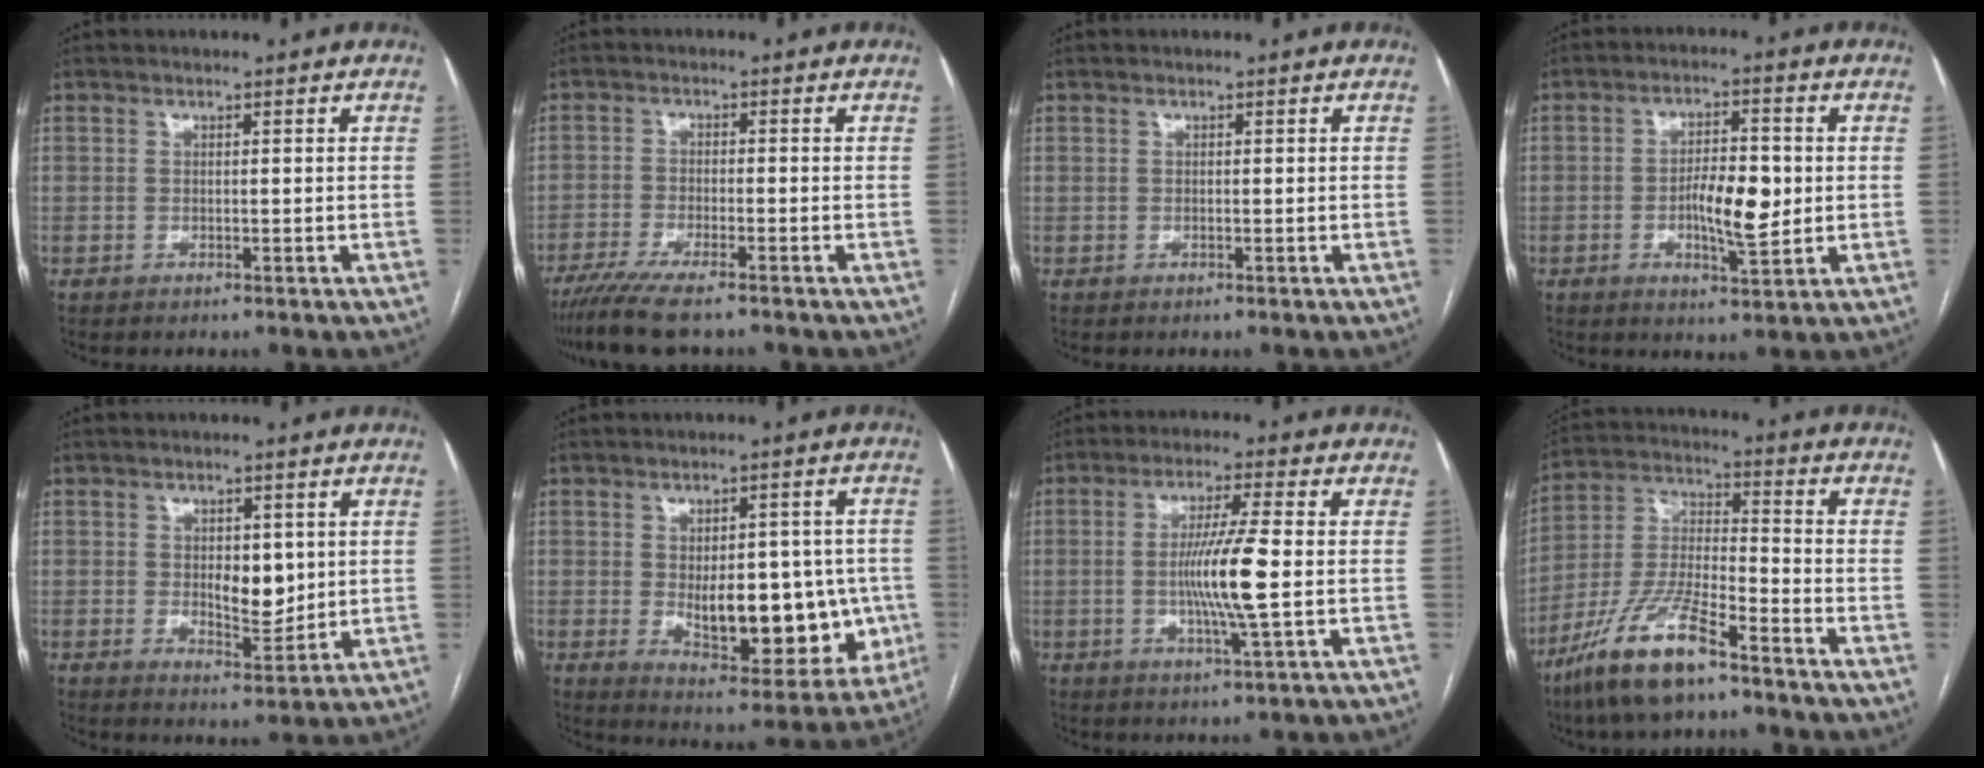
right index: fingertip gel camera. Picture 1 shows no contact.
{"total": 8.7, "force": [-6.9, 0.9, 5.2], "torque": [-0.085, -0.021, -0.115]}
{"total": 0.0}
{"total": 7.8, "force": [-0.7, 2.3, 7.4], "torque": [-0.130, 0.002, -0.012]}
{"total": 6.0, "force": [0.7, 3.0, 5.2], "torque": [-0.074, -0.005, 0.019]}
{"total": 15.9, "force": [-1.8, 7.4, 13.9], "torque": [-0.188, 0.001, 0.000]}
{"total": 9.1, "force": [-0.8, -0.4, 9.1], "torque": [-0.170, -0.006, -0.018]}
{"total": 14.0, "force": [-9.5, 2.6, 10.0], "torque": [-0.213, -0.019, -0.180]}